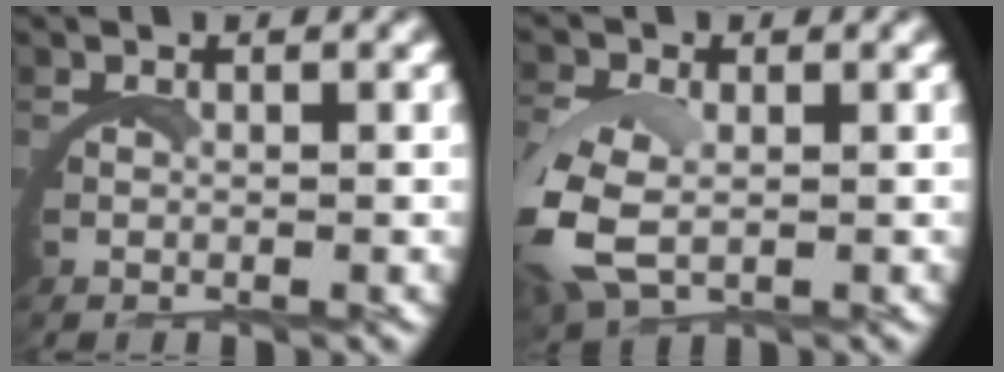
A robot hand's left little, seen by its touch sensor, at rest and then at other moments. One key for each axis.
{"total": 3.6, "fx": 0.3, "fy": 2.3, "fz": 2.7, "tx": -0.091, "ty": -0.020, "tz": 0.017}